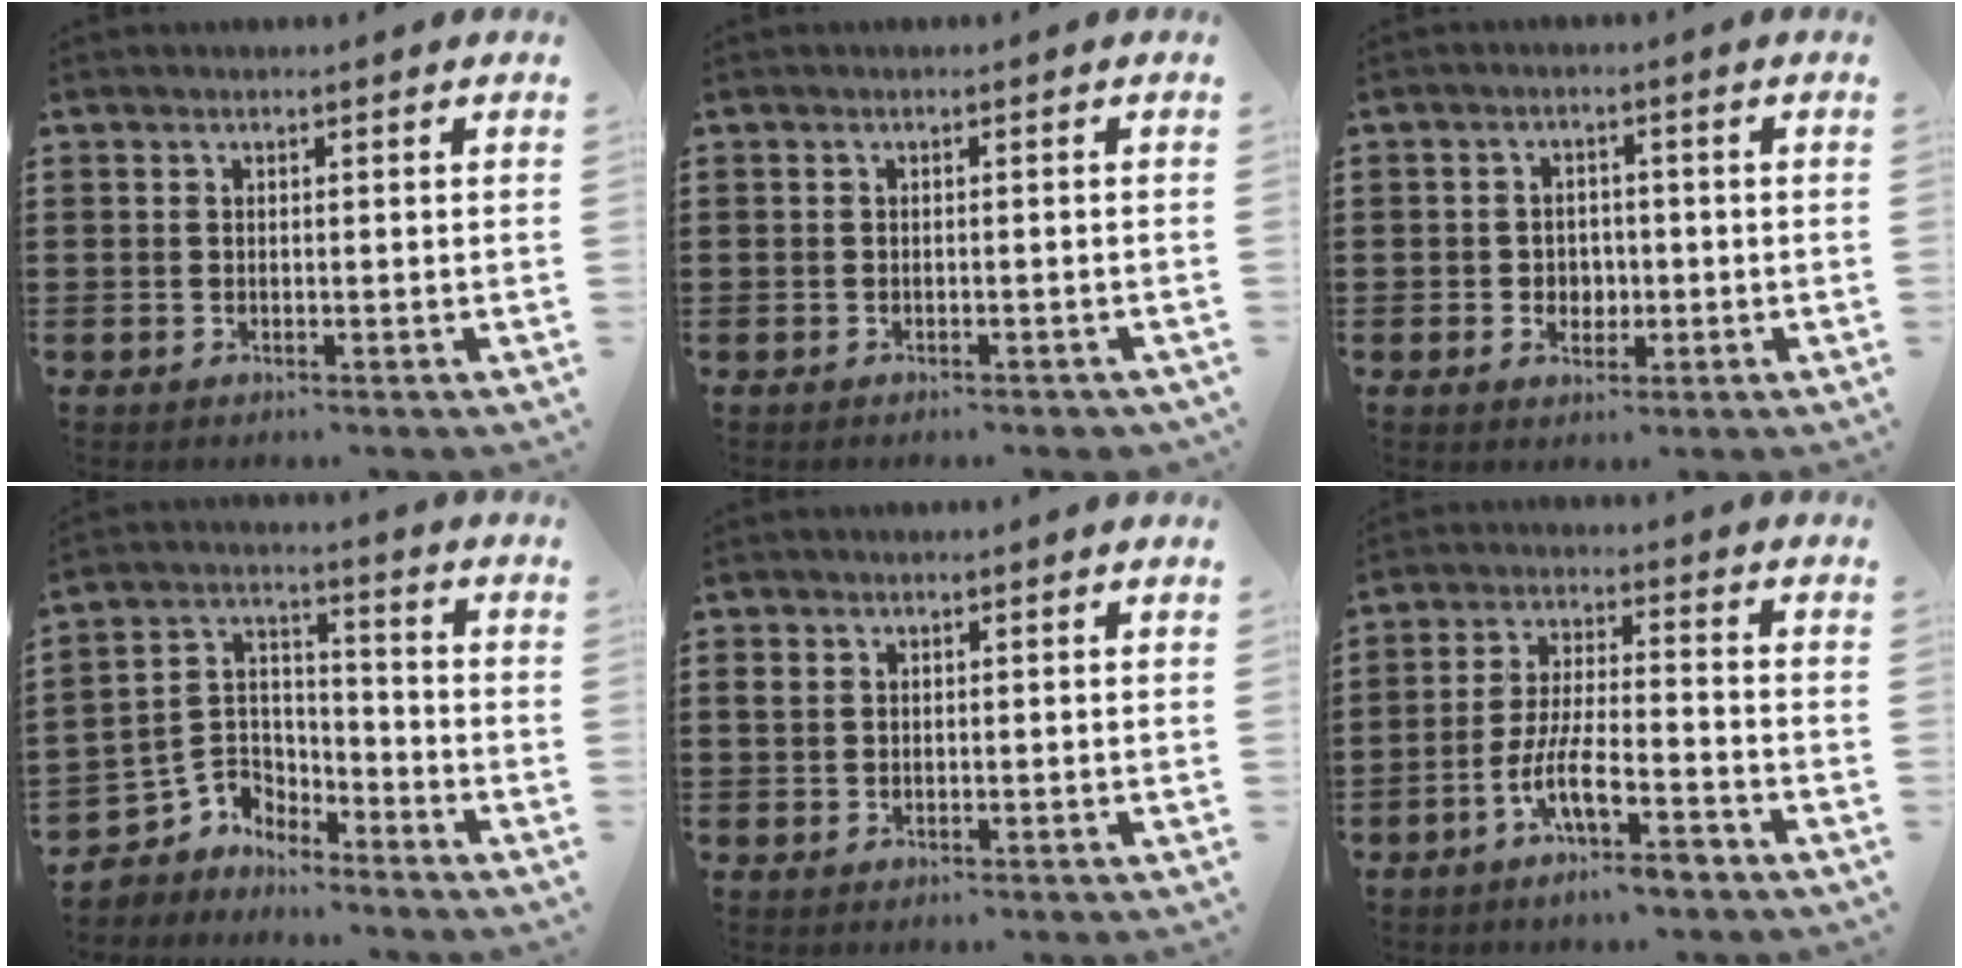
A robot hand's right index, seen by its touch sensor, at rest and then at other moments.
{"total": 0.8, "force": [-0.7, 0.2, 0.3], "torque": [-0.009, -0.003, -0.014]}
{"total": 2.7, "force": [-0.7, 2.4, 1.0], "torque": [-0.019, 0.002, -0.021]}
{"total": 4.2, "force": [-3.1, 2.9, -0.2], "torque": [-0.026, -0.006, -0.068]}
{"total": 1.2, "force": [0.7, 0.8, 0.5], "torque": [-0.013, 0.002, 0.015]}
{"total": 9.6, "force": [-5.5, 2.1, 7.5], "torque": [-0.159, -0.005, -0.105]}